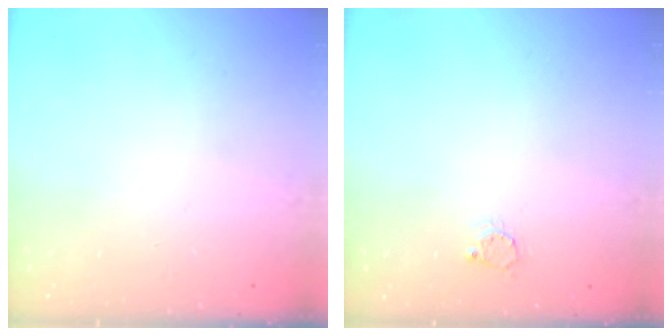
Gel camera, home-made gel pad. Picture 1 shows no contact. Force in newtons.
{"total": 2.7, "press": 2.7, "slide": 0.2}